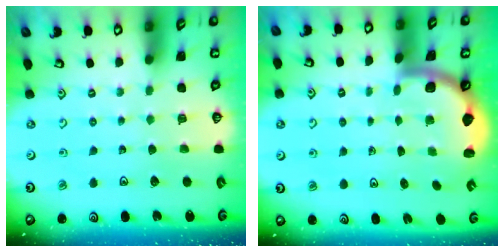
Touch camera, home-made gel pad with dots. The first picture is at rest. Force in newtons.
{"total": 1.6, "press": 1.6, "slide": 0.1}